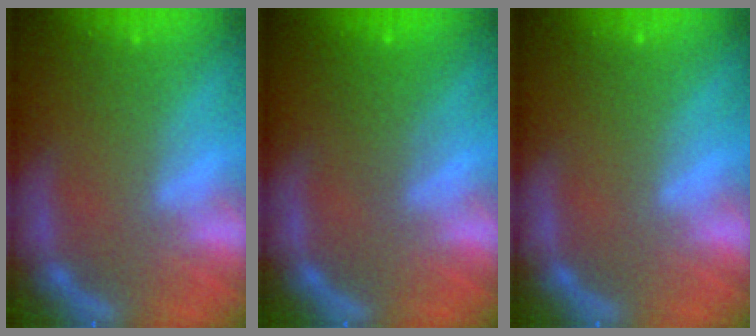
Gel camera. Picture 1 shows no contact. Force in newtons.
{"total": 2.5}
{"total": 0.0}